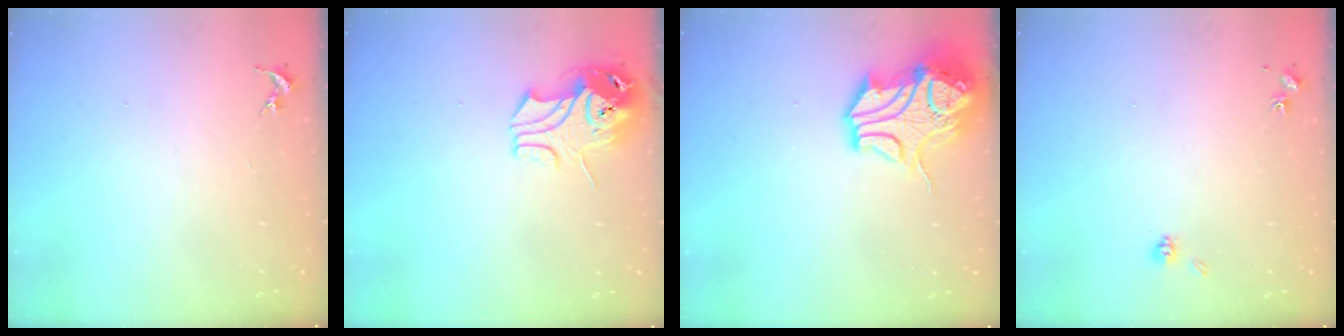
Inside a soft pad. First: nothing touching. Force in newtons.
{"total": 10.1, "press": 10.0, "slide": 1.3}
{"total": 16.0, "press": 15.9, "slide": 2.1}
{"total": 4.1, "press": 4.0, "slide": 1.1}